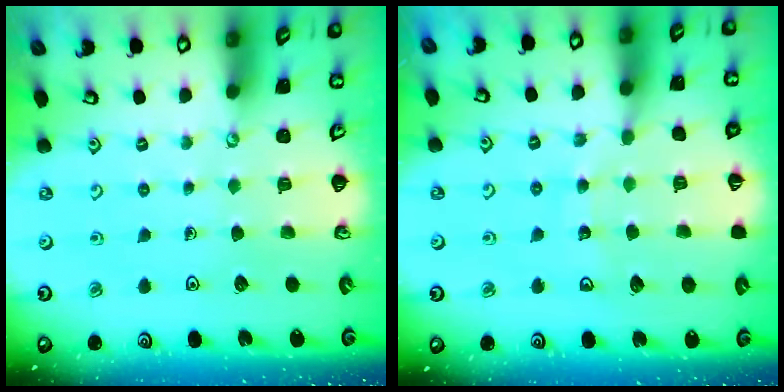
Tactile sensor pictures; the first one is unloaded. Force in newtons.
{"total": 9.5, "press": 9.4, "slide": 1.2}